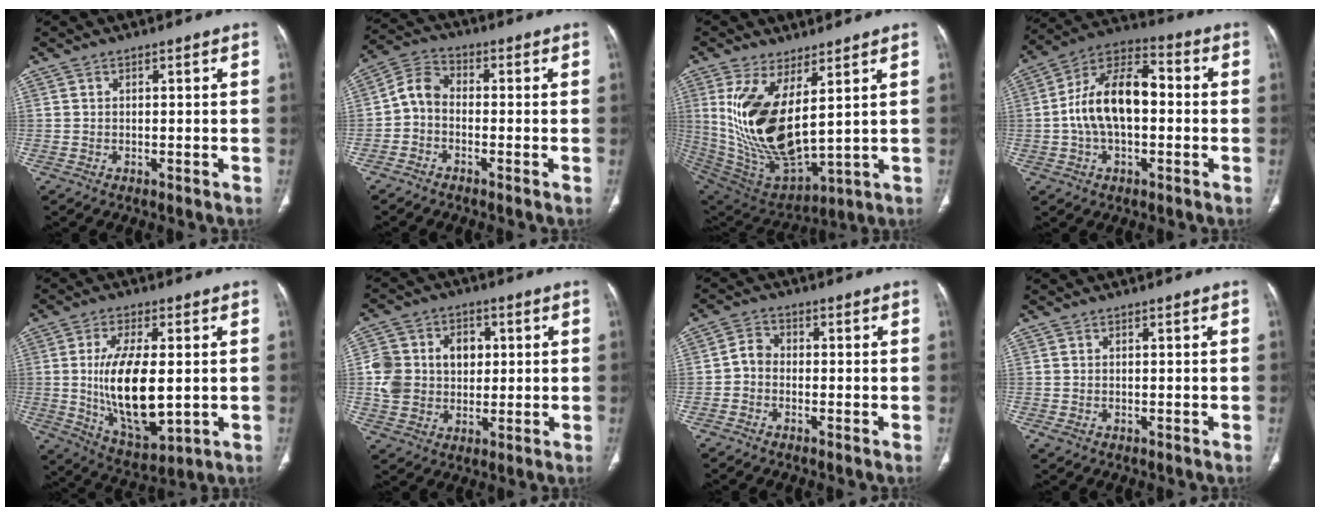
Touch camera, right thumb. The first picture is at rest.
{"total": 5.2, "force": [-1.4, 3.8, 3.3], "torque": [-0.053, 0.025, -0.044]}
{"total": 18.4, "force": [4.6, 7.8, 16.0], "torque": [-0.312, -0.043, 0.113]}
{"total": 14.9, "force": [-0.4, 8.5, 12.3], "torque": [-0.210, 0.040, -0.019]}
{"total": 16.0, "force": [-0.2, 7.0, 14.4], "torque": [-0.254, -0.020, 0.010]}
{"total": 12.9, "force": [1.4, 10.7, 7.0], "torque": [-0.093, 0.014, 0.028]}
{"total": 3.4, "force": [-1.1, 2.8, 1.6], "torque": [-0.019, 0.014, -0.031]}
{"total": 1.1, "force": [-0.3, 0.7, 0.7], "torque": [-0.021, -0.001, -0.004]}